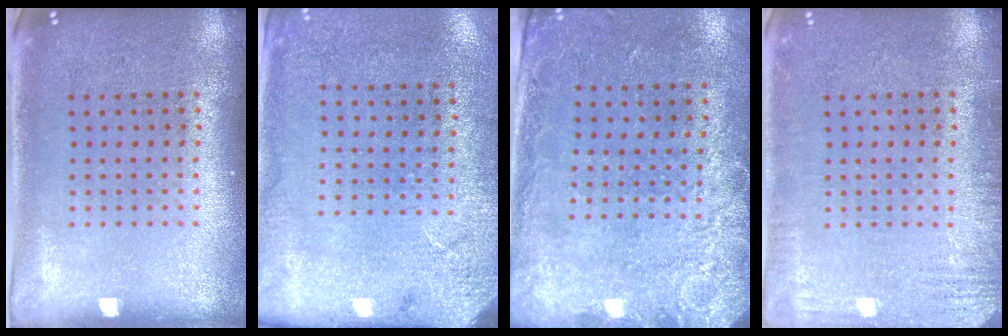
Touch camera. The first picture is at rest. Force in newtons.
{"total": 2.7, "press": 2.2, "slide": 1.5}
{"total": 2.6, "press": 1.9, "slide": 1.8}
{"total": 2.5, "press": 2.5, "slide": 0.4}